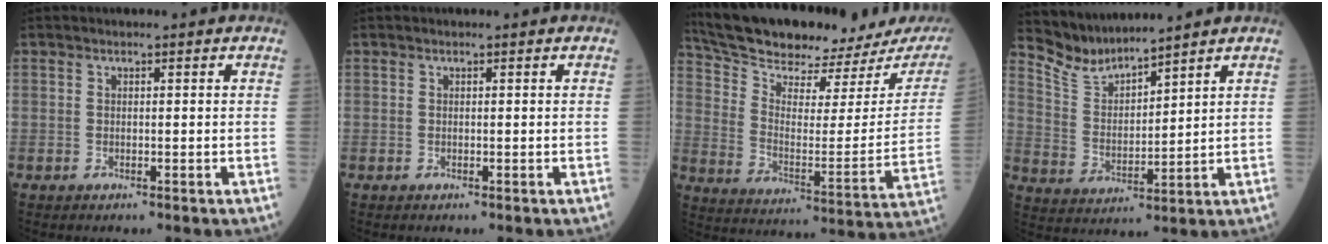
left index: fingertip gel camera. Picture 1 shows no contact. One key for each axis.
{"total": 0.0}
{"total": 24.3, "fx": 21.9, "fy": 4.3, "fz": 9.5, "tx": -0.165, "ty": -0.060, "tz": 0.306}
{"total": 6.2, "fx": 6.2, "fy": 0.0, "fz": 0.0, "tx": -0.024, "ty": -0.004, "tz": 0.142}